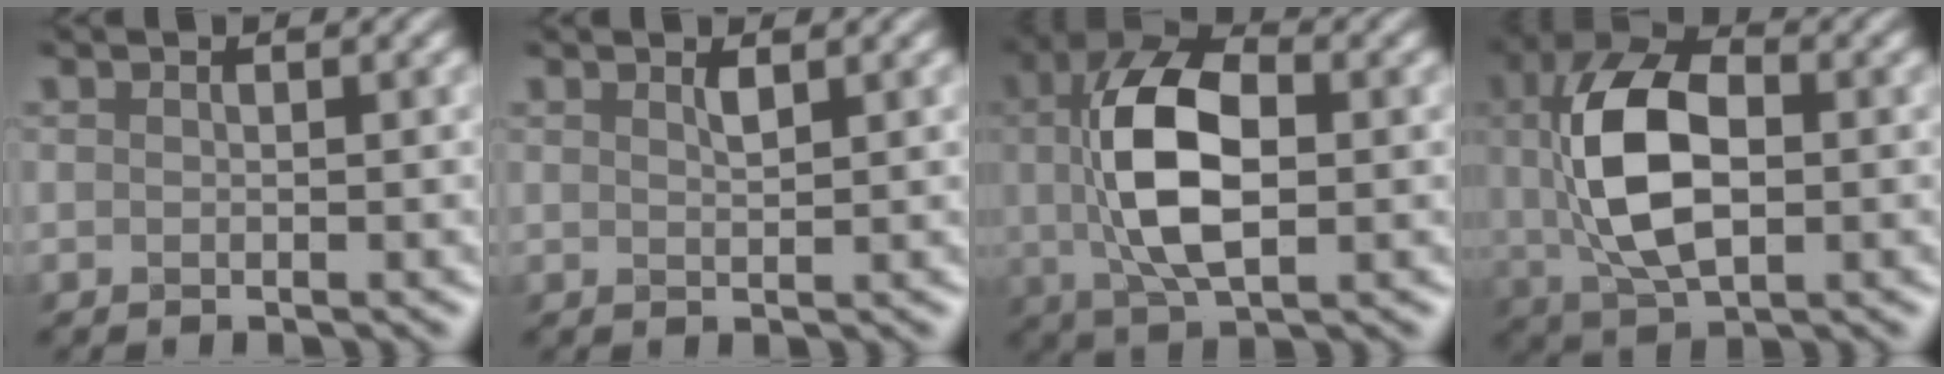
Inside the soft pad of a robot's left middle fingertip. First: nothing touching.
{"total": 1.5, "force": [0.2, -1.2, -1.0], "torque": [-0.008, -0.005, 0.022]}
{"total": 7.6, "force": [0.1, 3.5, 6.7], "torque": [-0.162, 0.003, 0.021]}
{"total": 8.0, "force": [0.1, 4.4, 6.7], "torque": [-0.164, 0.000, 0.022]}